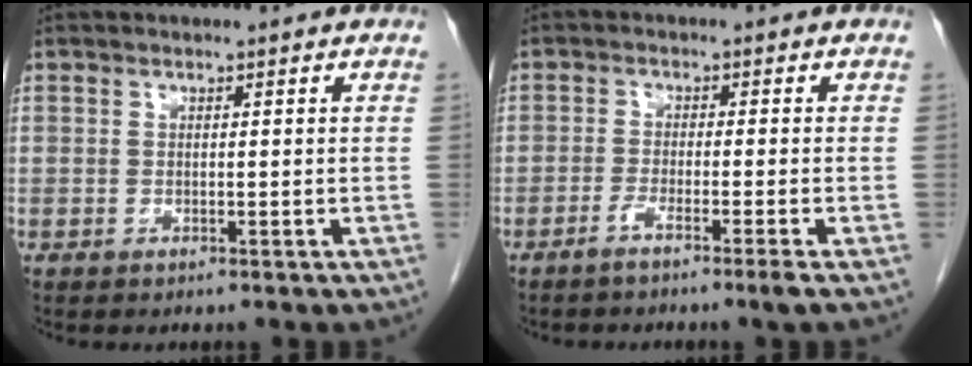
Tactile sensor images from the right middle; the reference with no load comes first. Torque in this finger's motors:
{"motor_torque": [-0.08, -0.17, 0.00, 0.00]}